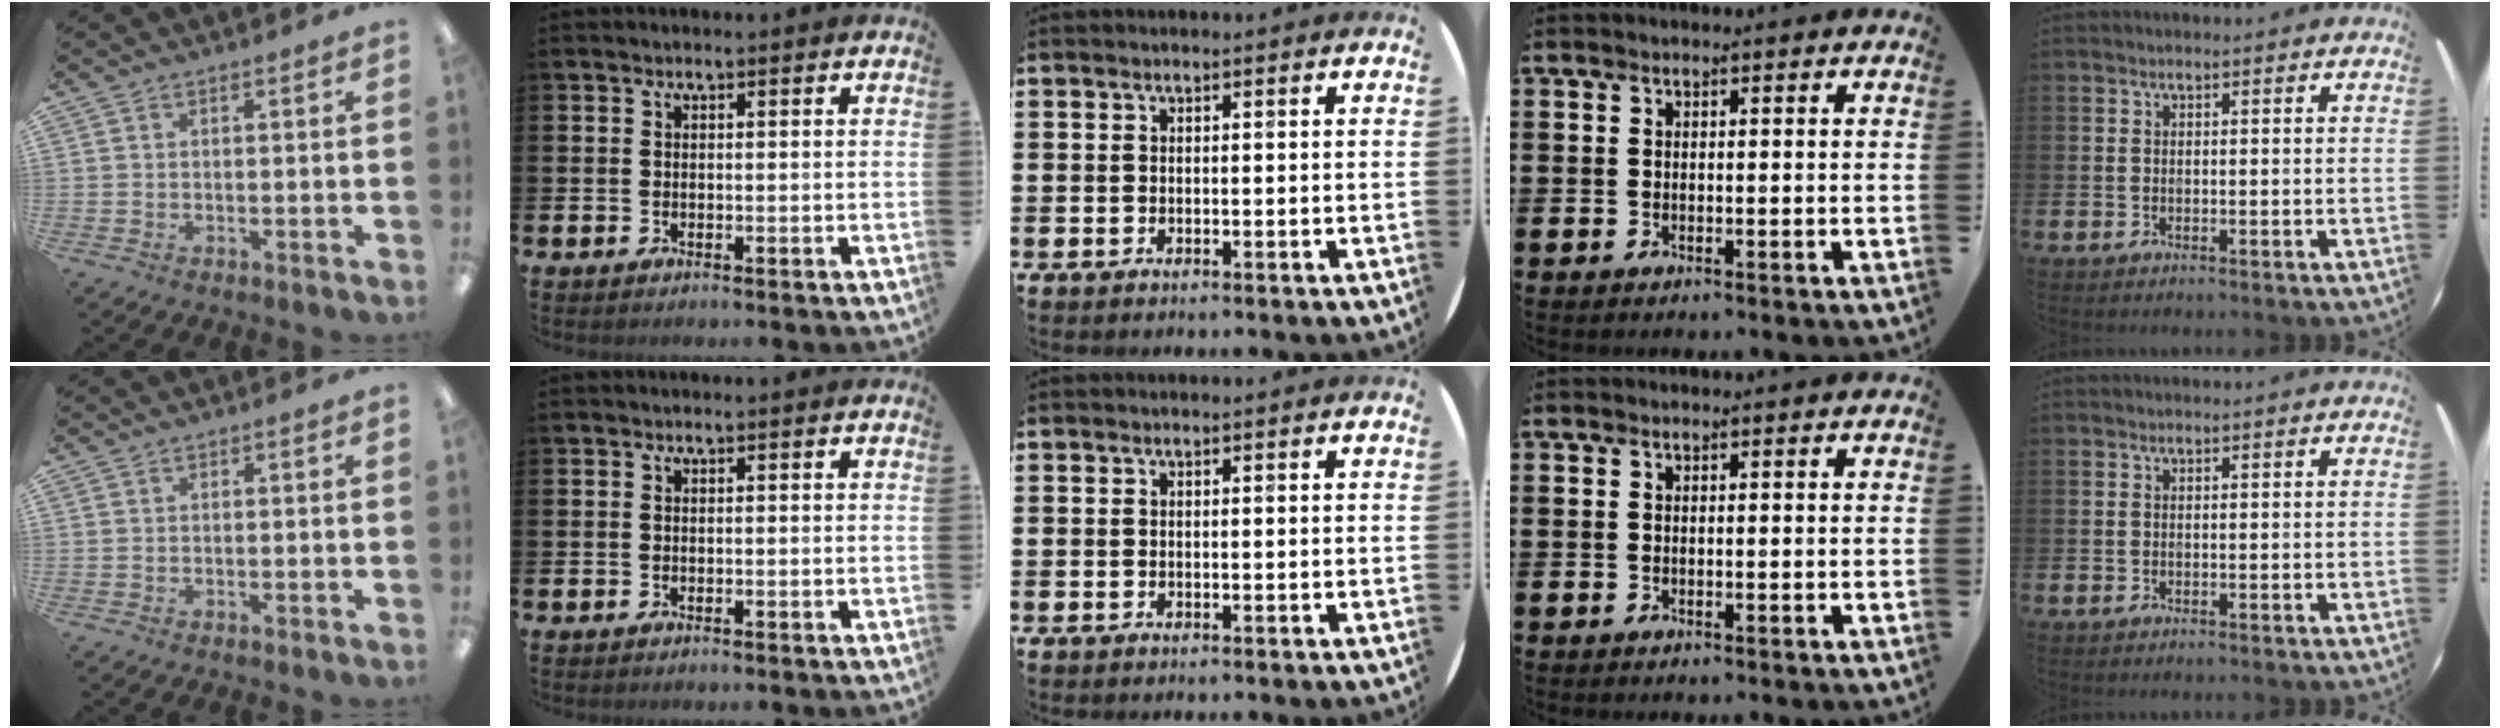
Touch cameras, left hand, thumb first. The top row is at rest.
{}